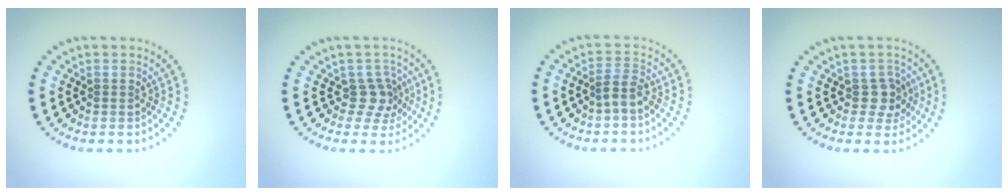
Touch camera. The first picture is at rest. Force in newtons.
{"total": 2.4, "press": 1.9, "slide": 1.5}
{"total": 1.8, "press": 1.4, "slide": 1.2}
{"total": 2.3, "press": 2.1, "slide": 0.9}